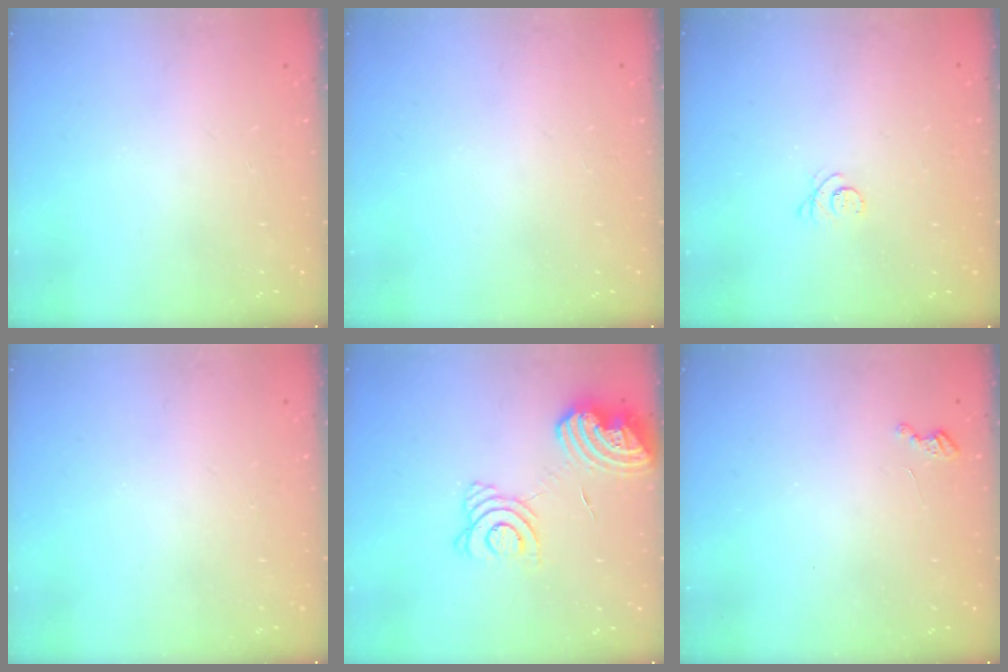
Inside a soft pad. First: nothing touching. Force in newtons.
{"total": 0.0}
{"total": 2.6, "press": 2.6, "slide": 0.3}
{"total": 0.0}
{"total": 14.4, "press": 14.3, "slide": 1.8}
{"total": 2.7, "press": 2.7, "slide": 0.4}